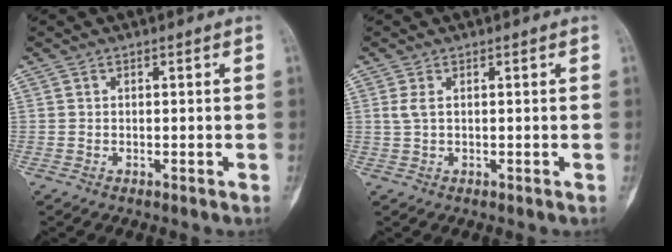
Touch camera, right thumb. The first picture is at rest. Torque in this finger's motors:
{"motor_torque": [0.24, 0.42, 0.07, -0.23, 0.01]}